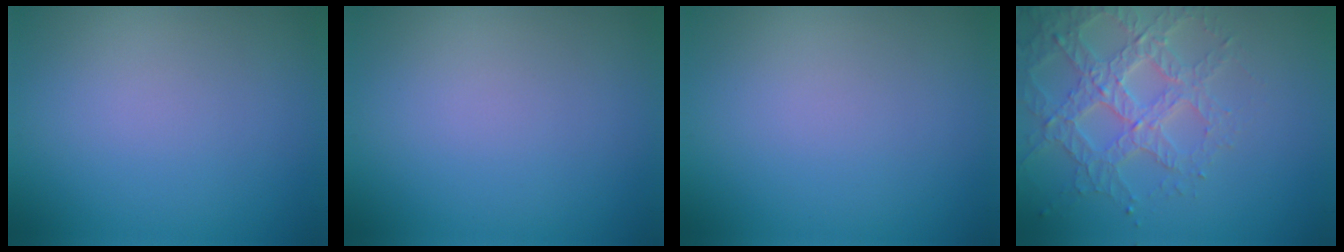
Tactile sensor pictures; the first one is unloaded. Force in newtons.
{"total": 0.0}
{"total": 0.0}
{"total": 4.0, "press": 3.8, "slide": 1.0}